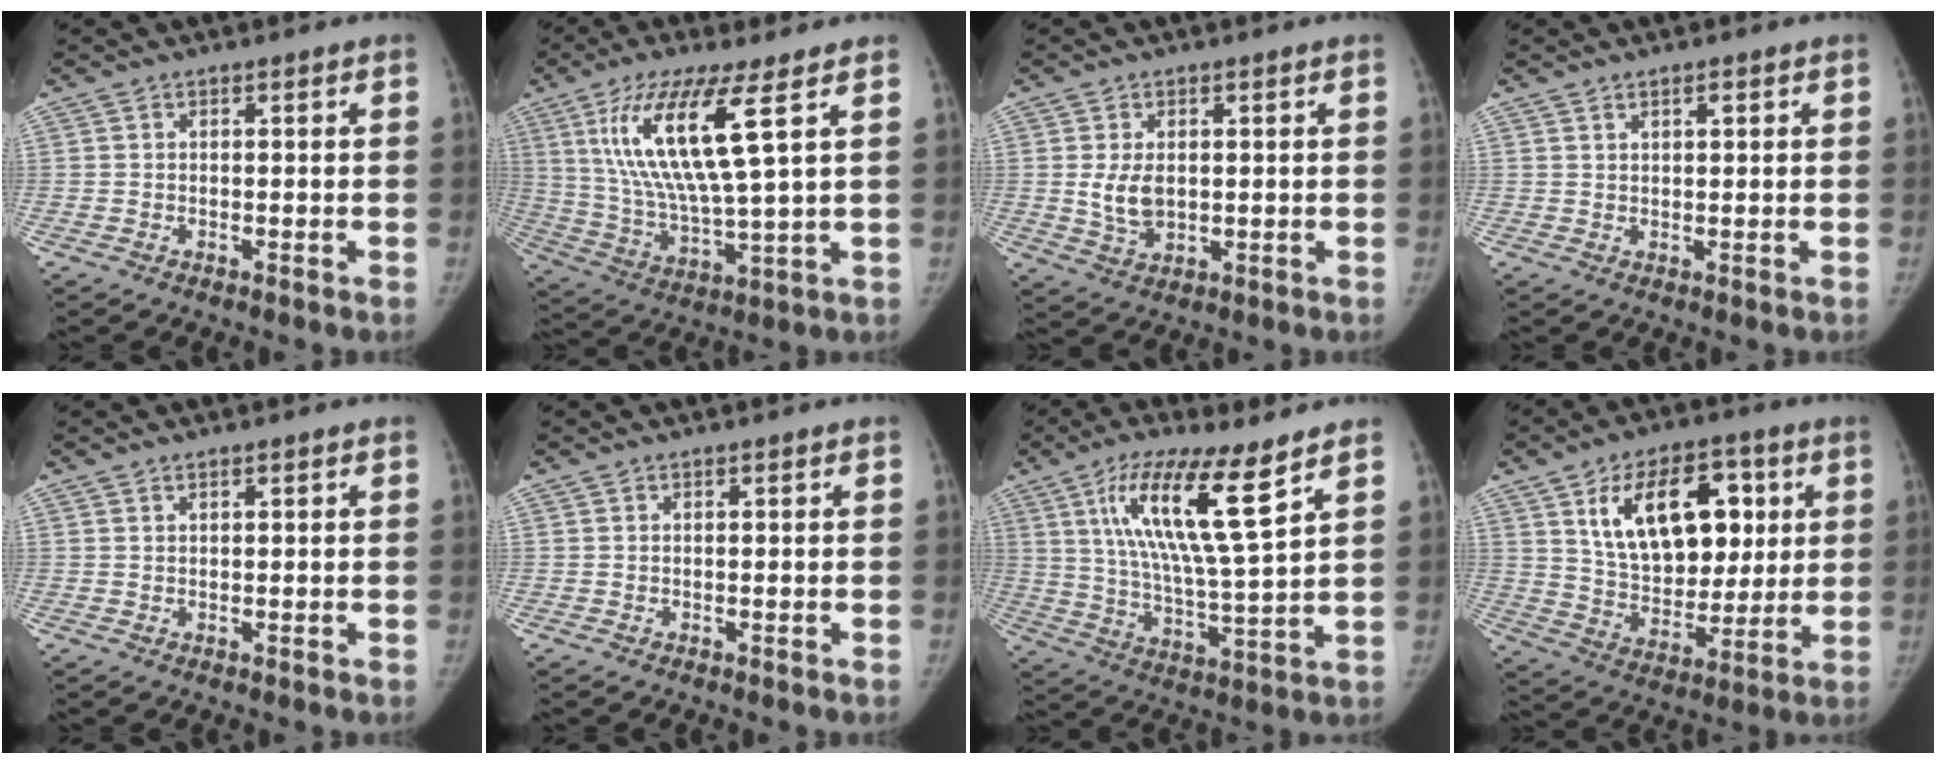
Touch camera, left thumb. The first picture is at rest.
{"total": 16.2, "force": [6.4, 2.8, 14.7], "torque": [-0.306, -0.032, 0.125]}
{"total": 5.4, "force": [0.5, 3.5, 4.2], "torque": [-0.072, -0.009, 0.018]}
{"total": 1.5, "force": [0.9, 0.6, 1.1], "torque": [-0.014, -0.004, 0.015]}
{"total": 0.6, "force": [0.5, 0.1, 0.3], "torque": [-0.004, -0.002, 0.009]}
{"total": 0.0}
{"total": 16.3, "force": [8.4, 2.6, 13.8], "torque": [-0.252, -0.043, 0.155]}
{"total": 19.9, "force": [6.5, 12.2, 14.3], "torque": [-0.178, -0.020, 0.117]}